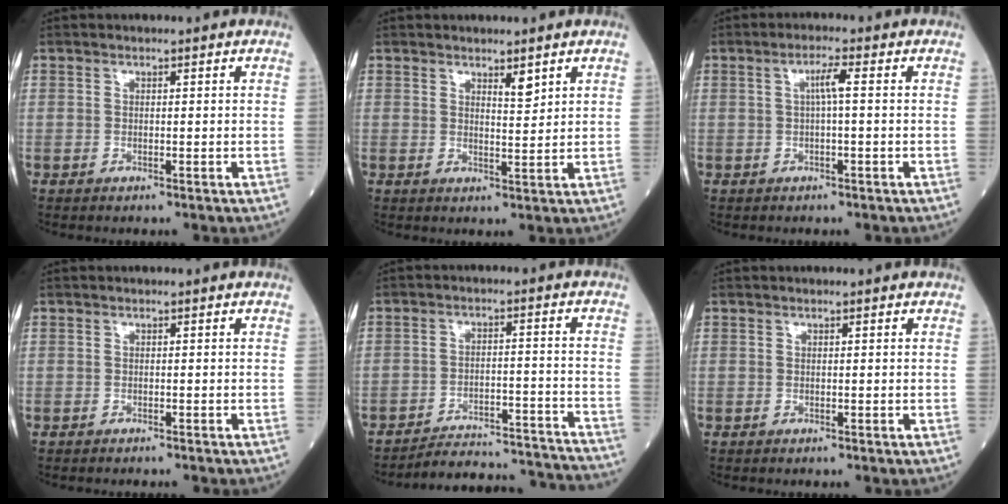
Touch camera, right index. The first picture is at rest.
{"total": 2.4, "force": [1.7, 0.4, 1.7], "torque": [-0.029, -0.008, 0.030]}
{"total": 2.6, "force": [0.4, 0.2, 2.6], "torque": [-0.047, 0.005, 0.005]}
{"total": 1.2, "force": [-1.2, 0.4, 0.2], "torque": [-0.007, -0.001, -0.016]}
{"total": 17.5, "force": [-17.4, 0.7, 2.5], "torque": [-0.032, 0.012, -0.228]}
{"total": 0.0}